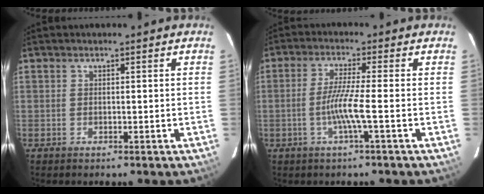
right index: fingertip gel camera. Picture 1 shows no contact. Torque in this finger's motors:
{"motor_torque": [0.54, 0.12, 0.31, 0.13]}